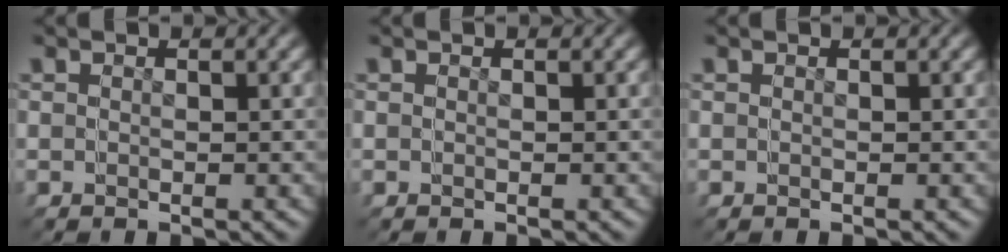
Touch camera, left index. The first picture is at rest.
{"total": 0.0}
{"total": 0.0}